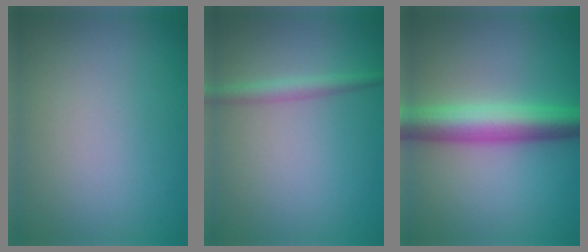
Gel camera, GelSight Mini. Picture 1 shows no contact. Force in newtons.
{"total": 1.9, "press": 1.8, "slide": 0.1}
{"total": 6.4, "press": 6.4, "slide": 0.0}